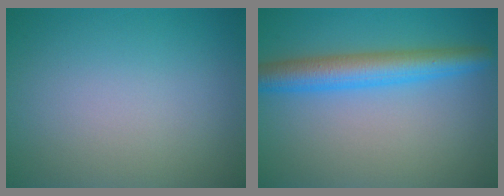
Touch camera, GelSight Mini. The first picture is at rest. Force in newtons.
{"total": 5.1, "press": 5.1, "slide": 0.1}